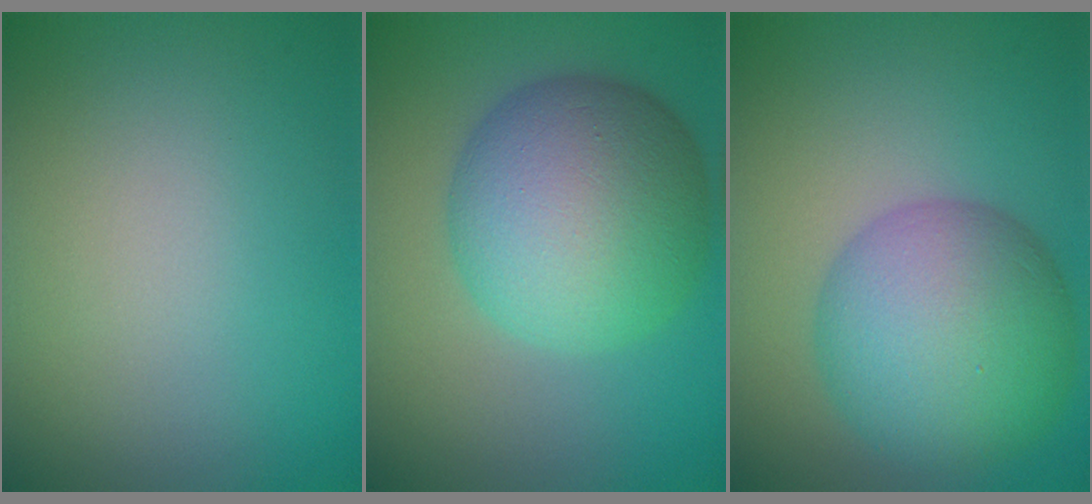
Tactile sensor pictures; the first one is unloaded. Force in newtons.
{"total": 10.5, "press": 10.5, "slide": 0.2}
{"total": 9.5, "press": 9.5, "slide": 0.1}